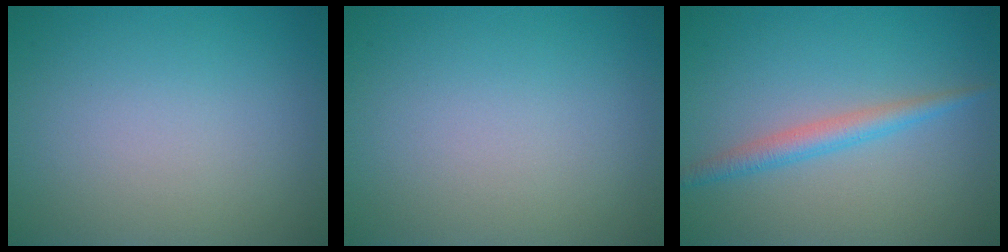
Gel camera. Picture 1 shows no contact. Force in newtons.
{"total": 0.0}
{"total": 2.3, "press": 2.3, "slide": 0.1}